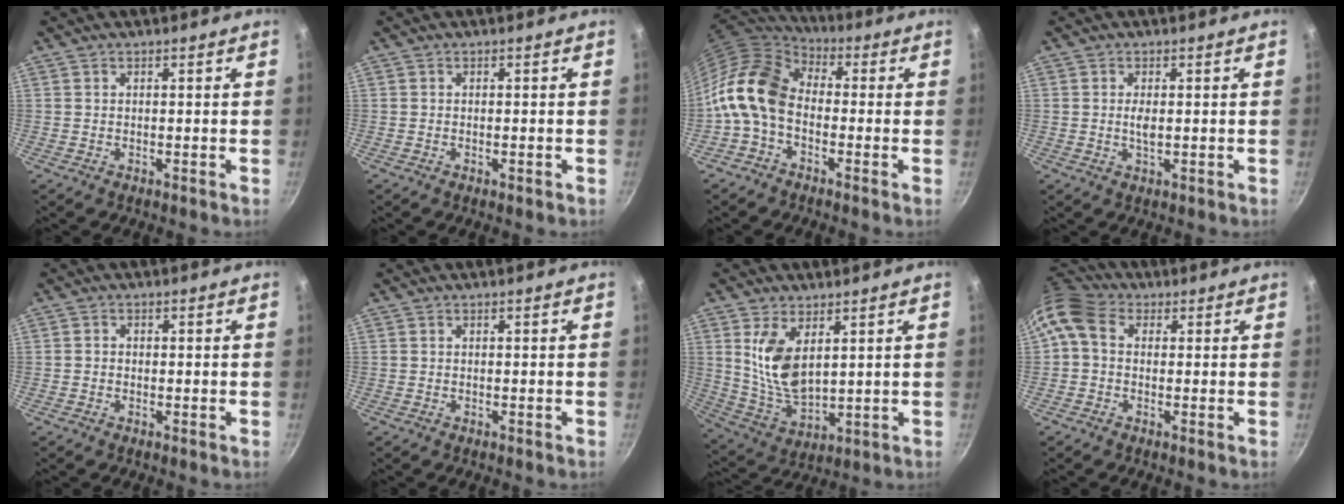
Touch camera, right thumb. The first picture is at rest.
{"total": 0.8, "force": [-0.3, 0.3, 0.7], "torque": [-0.011, 0.002, -0.006]}
{"total": 12.9, "force": [-2.4, 8.9, 9.0], "torque": [-0.158, 0.043, -0.071]}
{"total": 2.2, "force": [0.1, 0.8, 2.0], "torque": [-0.039, -0.003, 0.002]}
{"total": 1.0, "force": [-0.2, 0.9, 0.4], "torque": [-0.008, 0.004, -0.006]}
{"total": 0.0}
{"total": 10.7, "force": [3.5, 5.6, 8.5], "torque": [-0.156, -0.035, 0.081]}
{"total": 7.9, "force": [1.1, 6.1, 4.9], "torque": [-0.097, 0.020, 0.002]}